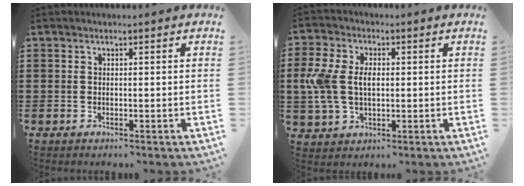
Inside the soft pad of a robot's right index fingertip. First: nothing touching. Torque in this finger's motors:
{"motor_torque": [0.80, -0.23, 0.41, 0.18]}